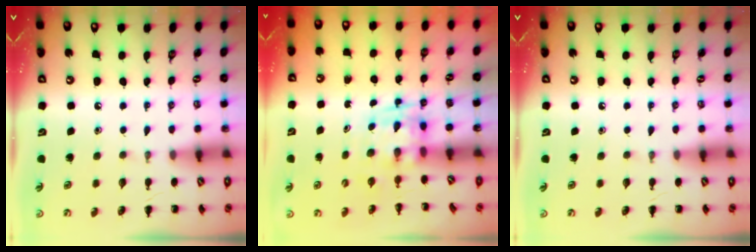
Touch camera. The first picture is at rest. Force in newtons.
{"total": 4.4, "press": 4.4, "slide": 0.6}
{"total": 0.0}